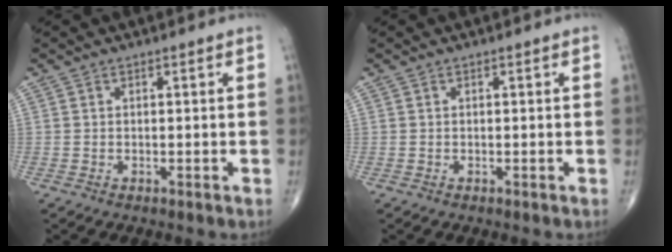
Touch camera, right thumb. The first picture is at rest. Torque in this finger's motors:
{"motor_torque": [0.02, 0.07, -0.07, -0.06, 0.03]}